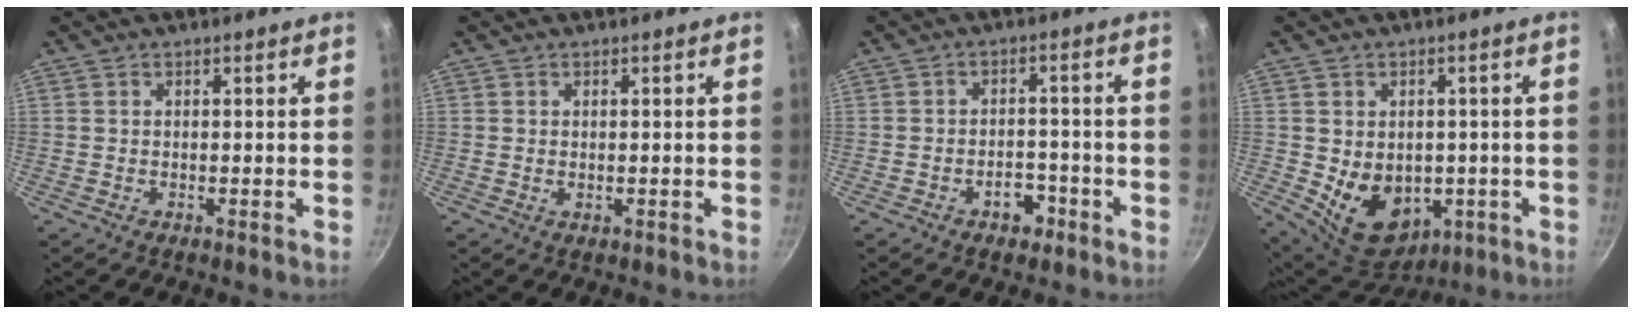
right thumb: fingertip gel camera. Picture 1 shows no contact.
{"total": 0.6, "force": [0.1, 0.4, 0.4], "torque": [-0.005, -0.002, 0.001]}
{"total": 4.6, "force": [-2.5, 2.9, 2.4], "torque": [-0.011, 0.023, -0.034]}
{"total": 12.0, "force": [-1.8, 9.1, 7.6], "torque": [-0.090, -0.012, 0.000]}